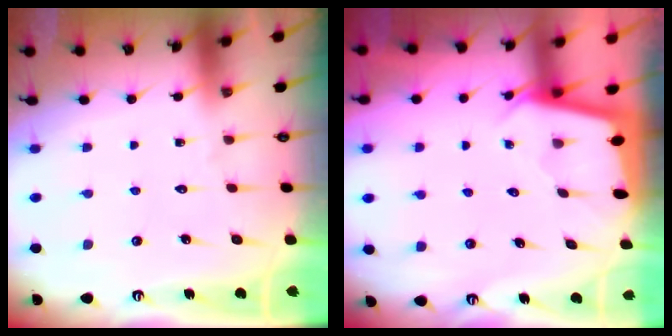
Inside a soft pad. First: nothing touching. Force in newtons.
{"total": 1.8, "press": 1.8, "slide": 0.1}